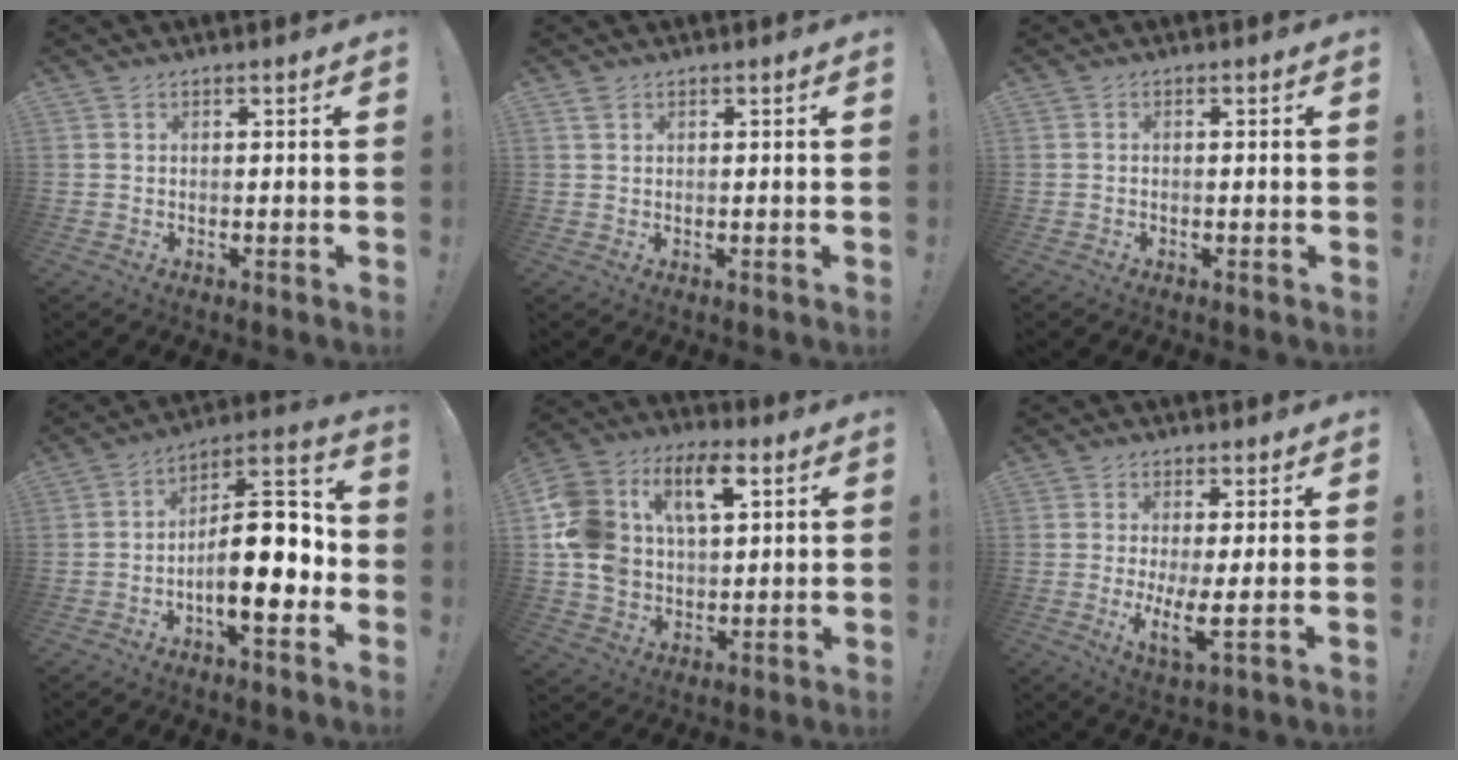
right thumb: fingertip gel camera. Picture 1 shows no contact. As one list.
[{"total": 1.4, "force": [0.9, 0.8, 0.7], "torque": [-0.009, -0.001, 0.016]}, {"total": 0.5, "force": [-0.4, 0.2, 0.3], "torque": [-0.010, 0.002, -0.006]}, {"total": 16.9, "force": [-3.9, 6.5, 15.1], "torque": [-0.227, 0.018, -0.061]}, {"total": 18.0, "force": [6.8, 12.4, 11.0], "torque": [-0.203, -0.019, 0.124]}, {"total": 6.5, "force": [0.4, 0.7, 6.4], "torque": [-0.117, -0.029, 0.007]}]